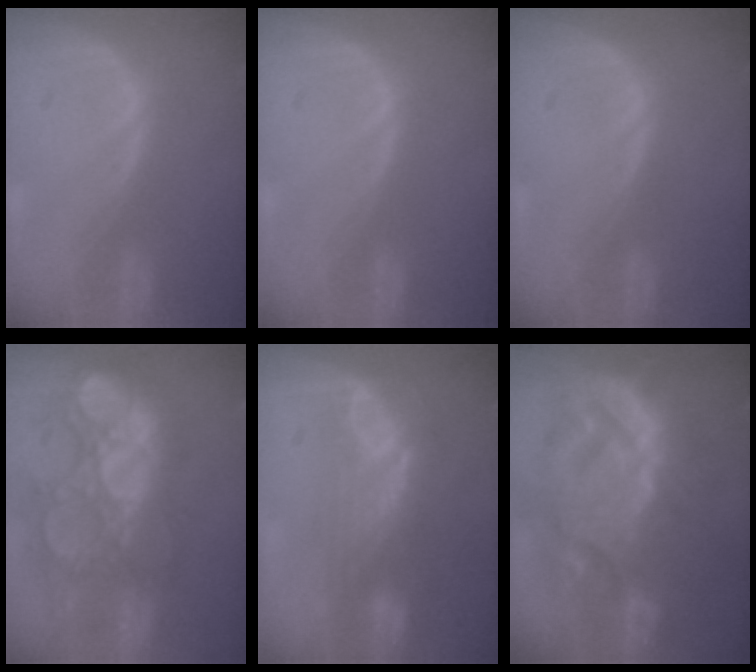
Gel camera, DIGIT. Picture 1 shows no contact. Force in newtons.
{"total": 0.0}
{"total": 0.0}
{"total": 11.8, "press": 11.2, "slide": 3.7}
{"total": 7.5, "press": 6.5, "slide": 3.7}
{"total": 13.9, "press": 13.8, "slide": 1.4}